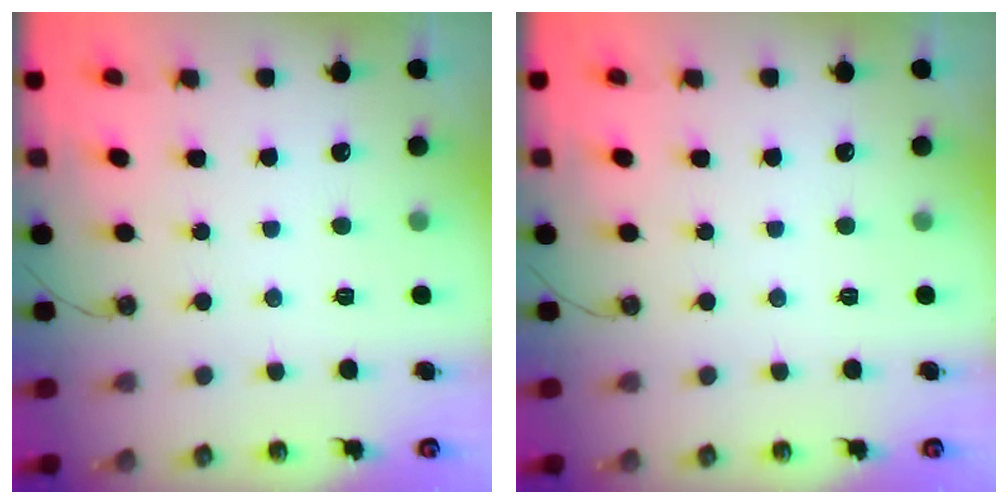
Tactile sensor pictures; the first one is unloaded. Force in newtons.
{"total": 0.0}